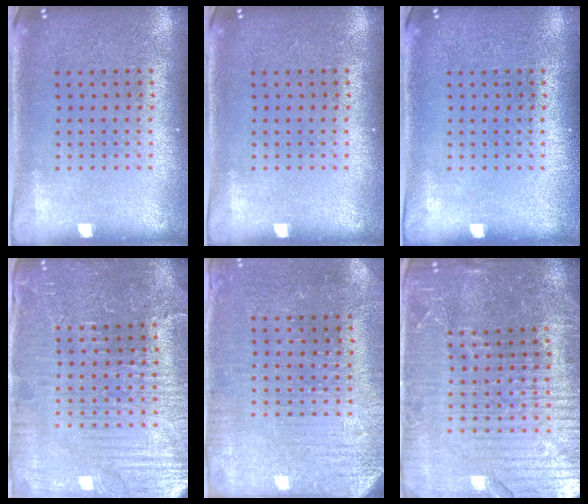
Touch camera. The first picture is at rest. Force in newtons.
{"total": 0.0}
{"total": 0.0}
{"total": 4.6, "press": 4.4, "slide": 1.3}
{"total": 2.9, "press": 2.8, "slide": 0.7}
{"total": 5.8, "press": 5.3, "slide": 2.5}